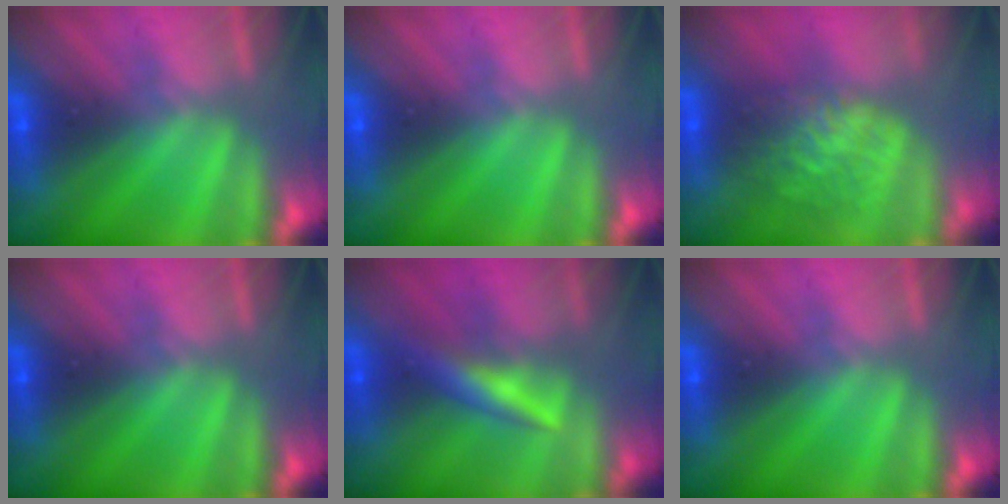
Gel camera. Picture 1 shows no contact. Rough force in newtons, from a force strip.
{"total": 0.0}
{"total": 7.6}
{"total": 0.0}
{"total": 2.4}
{"total": 0.0}